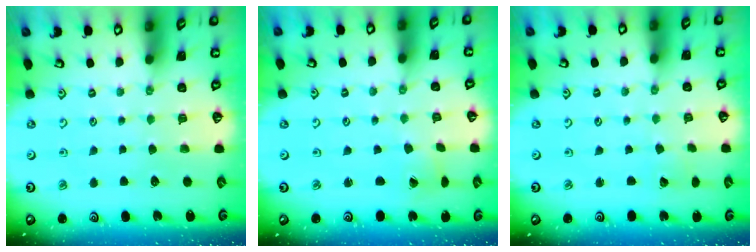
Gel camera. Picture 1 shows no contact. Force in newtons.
{"total": 1.6, "press": 1.6, "slide": 0.3}
{"total": 1.6, "press": 1.6, "slide": 0.0}